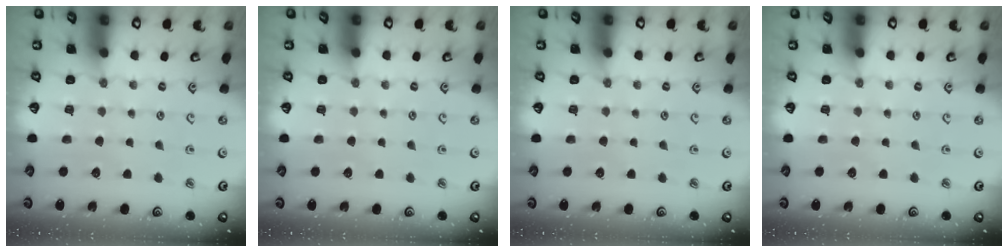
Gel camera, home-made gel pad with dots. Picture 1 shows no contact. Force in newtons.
{"total": 0.0}
{"total": 0.0}
{"total": 0.0}